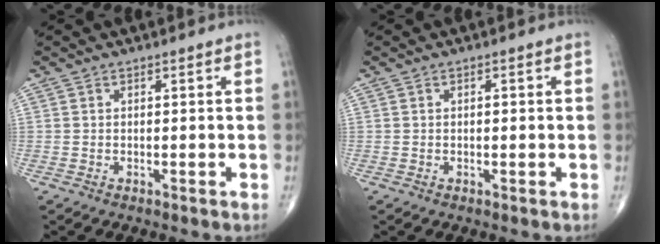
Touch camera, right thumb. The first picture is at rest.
{"total": 0.8, "force": [0.0, 0.3, 0.8], "torque": [-0.010, 0.000, 0.000]}